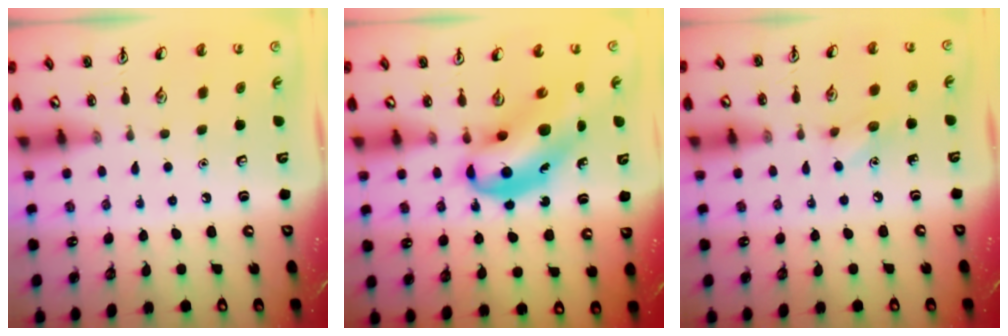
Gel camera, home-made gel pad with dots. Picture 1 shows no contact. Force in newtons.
{"total": 11.3, "press": 10.9, "slide": 3.1}
{"total": 6.1, "press": 5.8, "slide": 1.7}